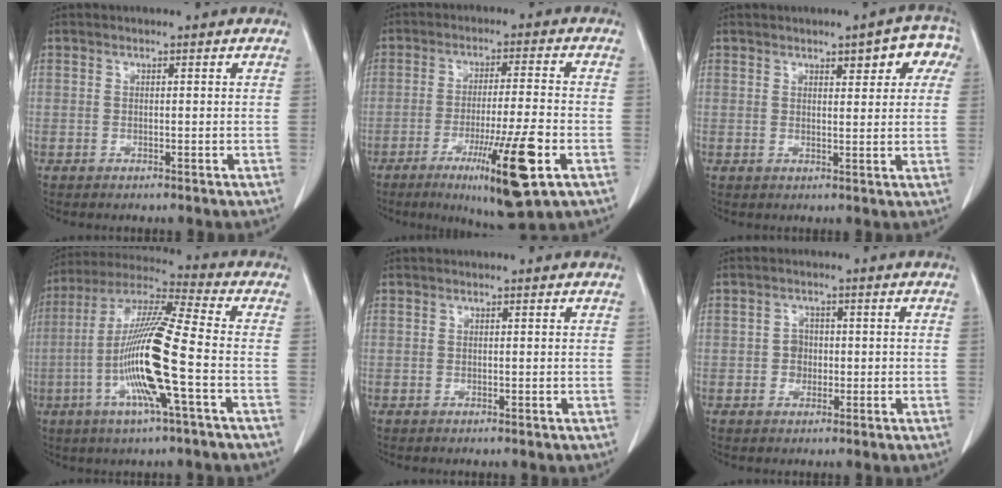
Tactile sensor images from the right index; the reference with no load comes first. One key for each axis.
{"total": 13.2, "fx": -5.6, "fy": 0.3, "fz": 11.9, "tx": -0.199, "ty": -0.032, "tz": -0.085}
{"total": 6.2, "fx": 3.0, "fy": 2.2, "fz": 4.9, "tx": -0.044, "ty": 0.015, "tz": 0.031}
{"total": 15.7, "fx": -4.0, "fy": 0.1, "fz": 15.2, "tx": -0.304, "ty": -0.005, "tz": -0.086}
{"total": 0.0}
{"total": 2.4, "fx": -0.4, "fy": 2.1, "fz": 1.0, "tx": -0.009, "ty": 0.007, "tz": -0.007}